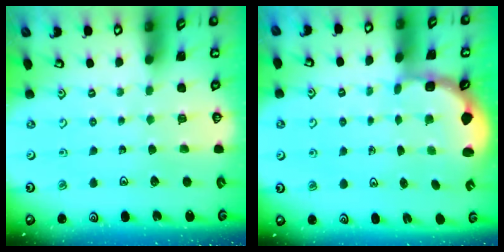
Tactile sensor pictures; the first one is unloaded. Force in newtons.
{"total": 2.7, "press": 2.1, "slide": 1.7}